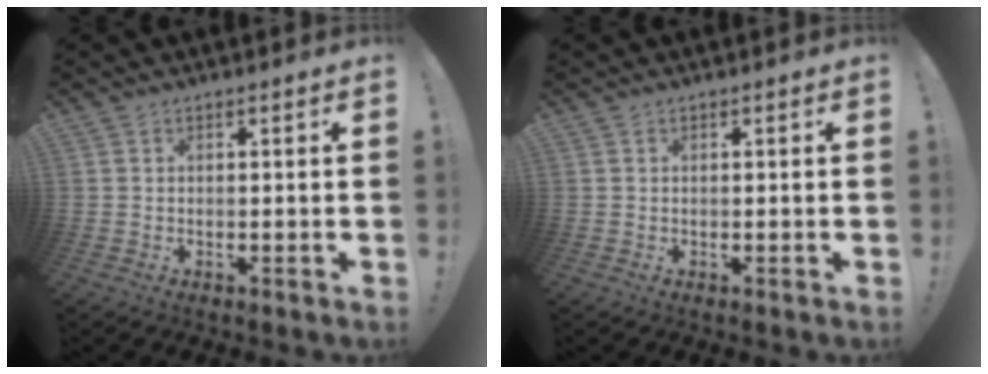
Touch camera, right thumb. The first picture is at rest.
{"total": 0.0}